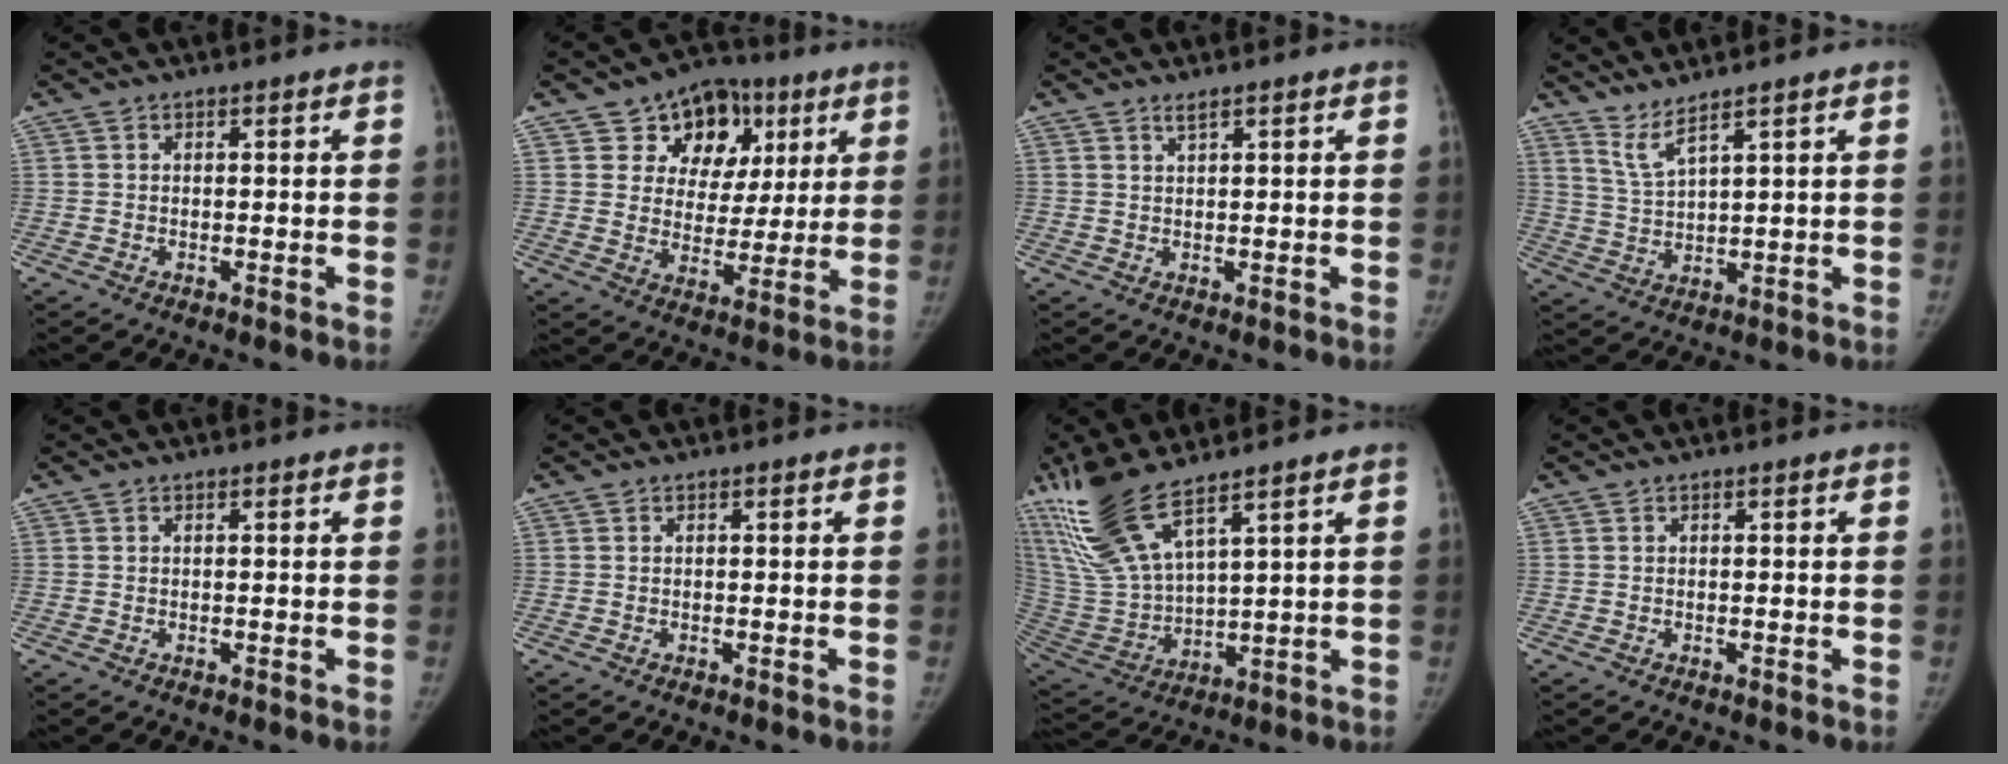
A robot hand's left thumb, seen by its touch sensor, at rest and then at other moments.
{"total": 14.1, "force": [6.3, 10.9, 6.4], "torque": [-0.039, -0.006, 0.095]}
{"total": 0.8, "force": [0.7, 0.0, 0.4], "torque": [-0.006, -0.004, 0.014]}
{"total": 4.1, "force": [3.5, -0.3, 2.2], "torque": [-0.051, -0.039, 0.083]}
{"total": 0.0}
{"total": 0.0}
{"total": 16.4, "force": [11.2, 4.3, 11.1], "torque": [-0.239, -0.049, 0.240]}
{"total": 0.0}